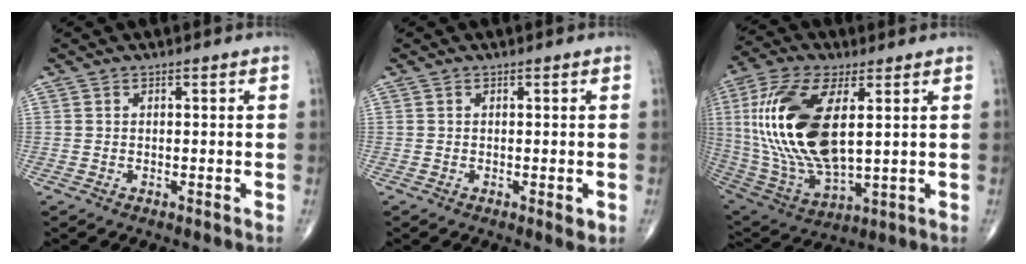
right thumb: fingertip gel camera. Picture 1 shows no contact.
{"total": 1.5, "force": [-0.3, 0.5, 1.3], "torque": [-0.012, -0.003, -0.003]}
{"total": 23.2, "force": [3.9, 10.6, 20.2], "torque": [-0.426, -0.022, 0.077]}